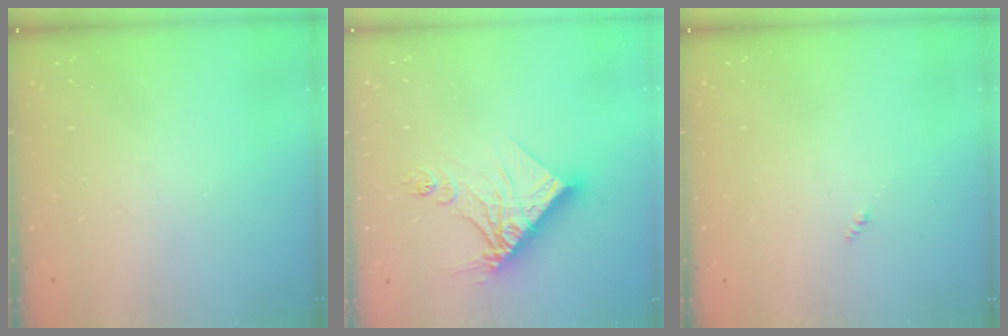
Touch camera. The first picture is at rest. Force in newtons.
{"total": 14.3, "press": 14.2, "slide": 1.4}
{"total": 0.0}